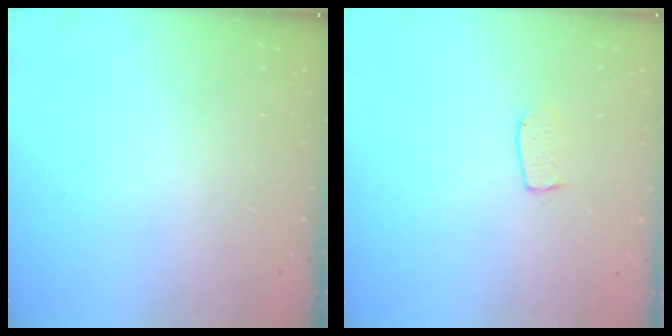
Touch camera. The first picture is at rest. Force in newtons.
{"total": 4.8, "press": 4.8, "slide": 0.3}